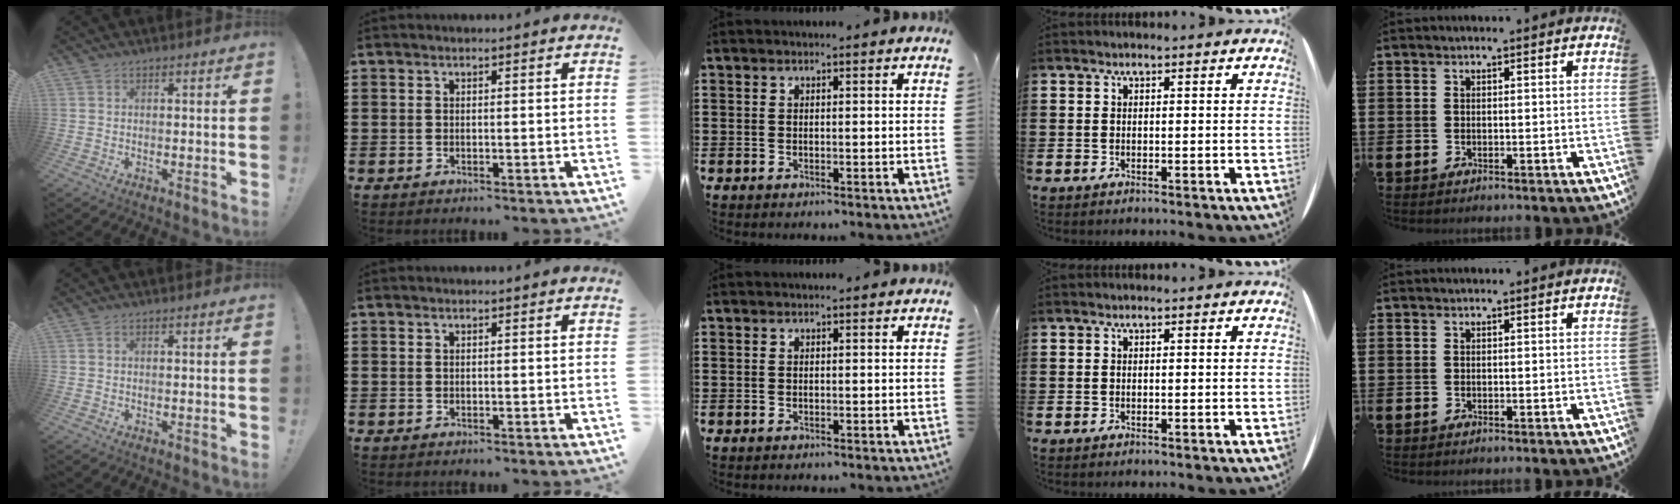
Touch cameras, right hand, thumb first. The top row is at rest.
{}